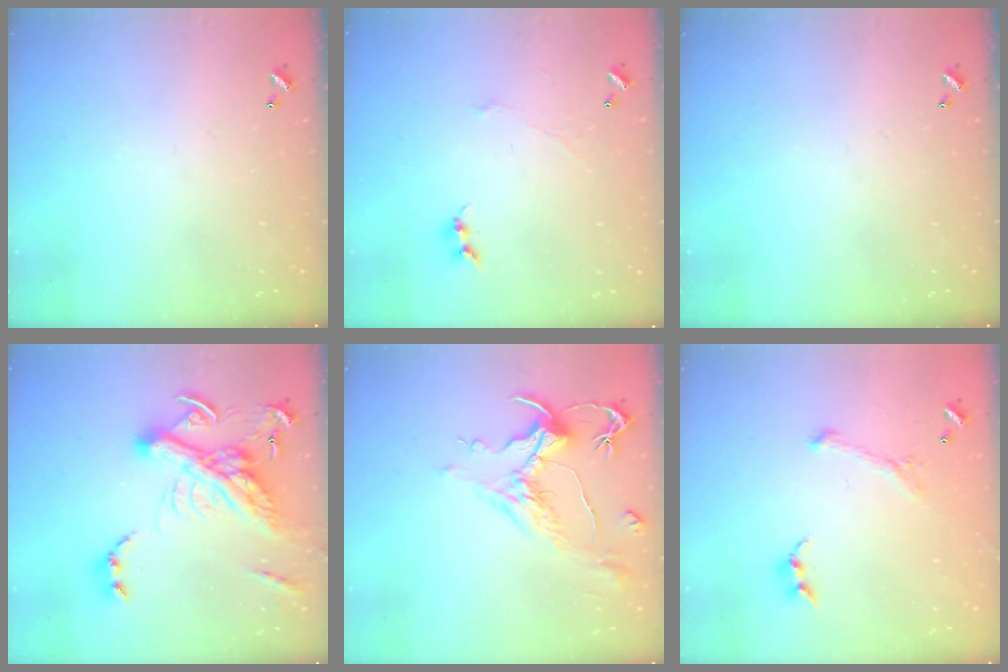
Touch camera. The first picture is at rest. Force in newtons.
{"total": 0.0}
{"total": 0.0}
{"total": 19.4, "press": 19.1, "slide": 3.3}
{"total": 1.6, "press": 0.8, "slide": 1.4}
{"total": 2.9, "press": 2.7, "slide": 0.9}